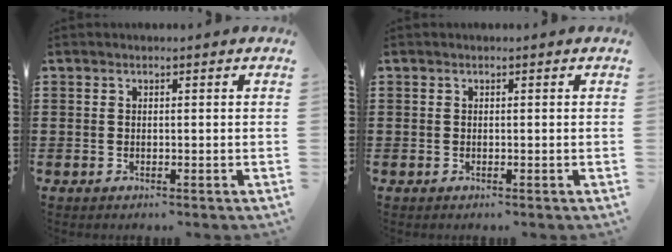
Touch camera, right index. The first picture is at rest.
{"total": 0.0}